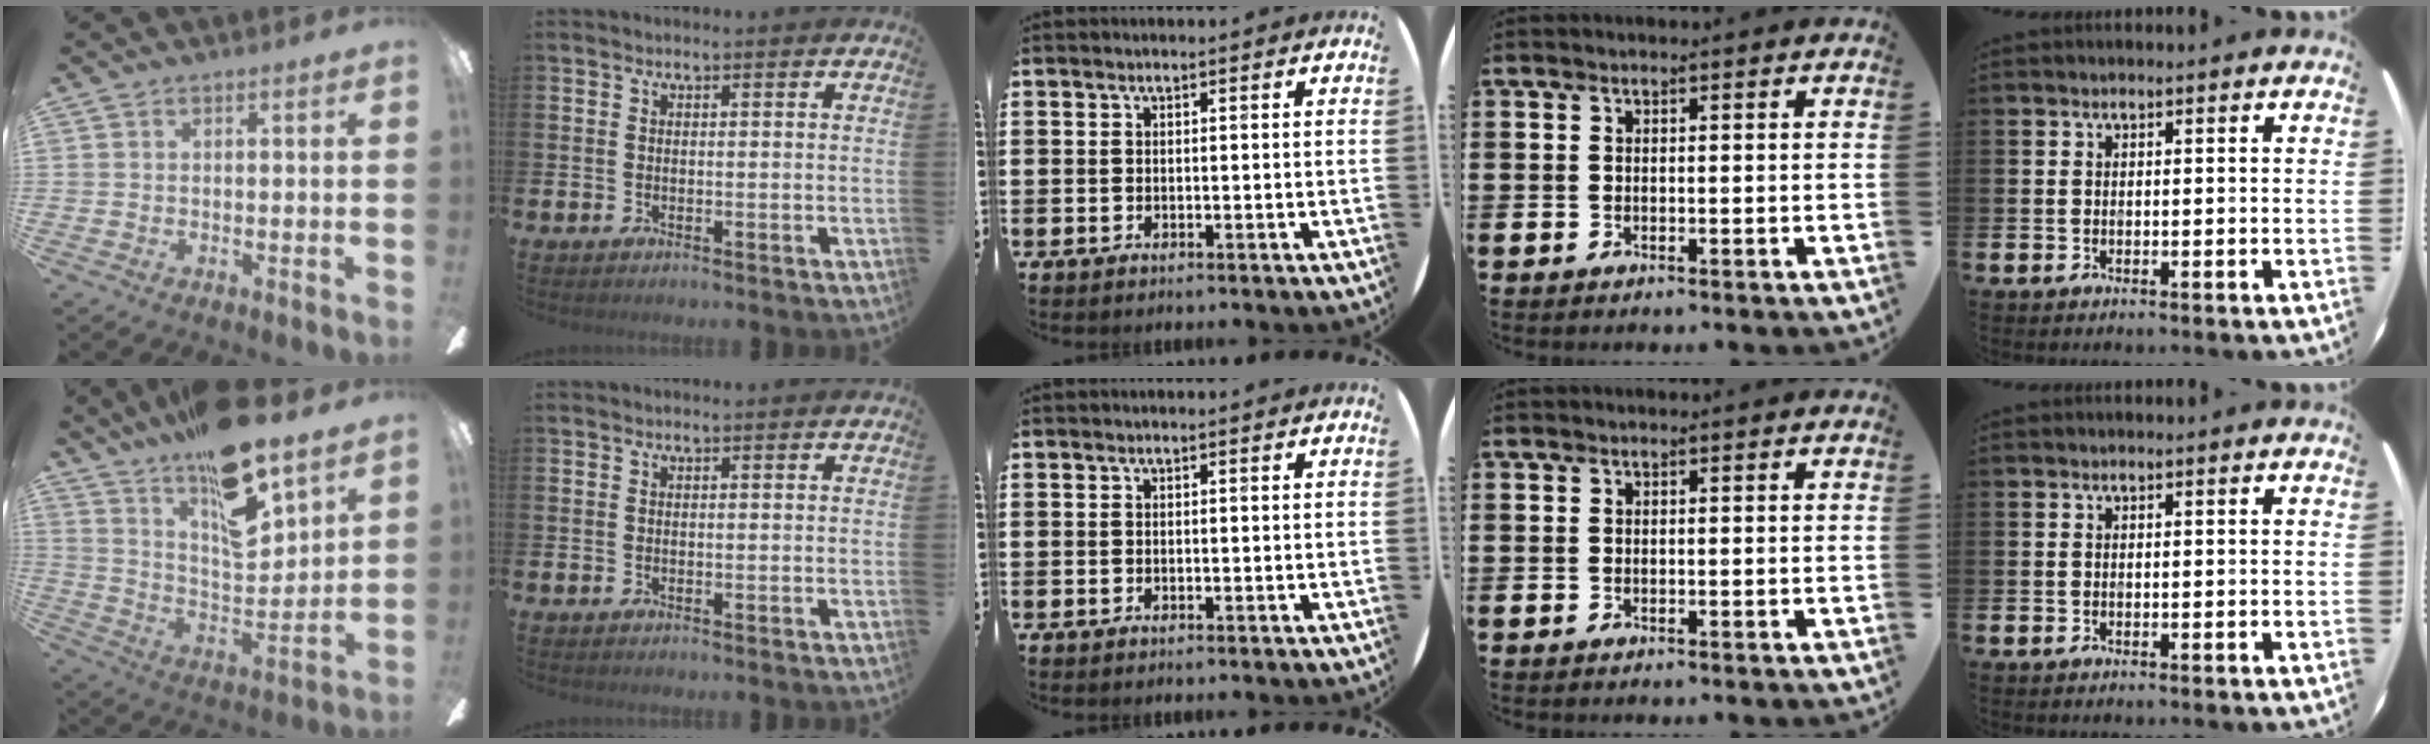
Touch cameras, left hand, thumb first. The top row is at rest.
{"thumb": {"total": 17.7, "force": [13.8, 4.3, 10.2], "torque": [-0.177, -0.097, 0.235]}}